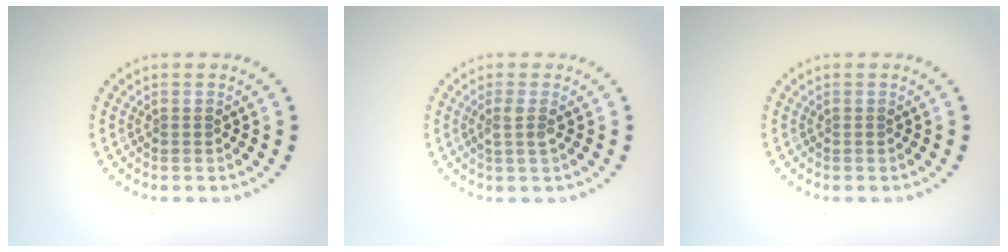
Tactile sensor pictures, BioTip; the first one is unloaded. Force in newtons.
{"total": 1.5, "press": 1.1, "slide": 0.9}
{"total": 0.0}